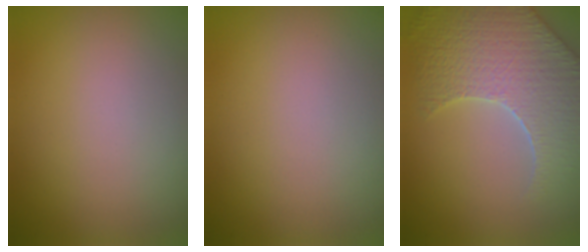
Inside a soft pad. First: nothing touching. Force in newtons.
{"total": 0.0}
{"total": 8.6, "press": 6.3, "slide": 5.9}